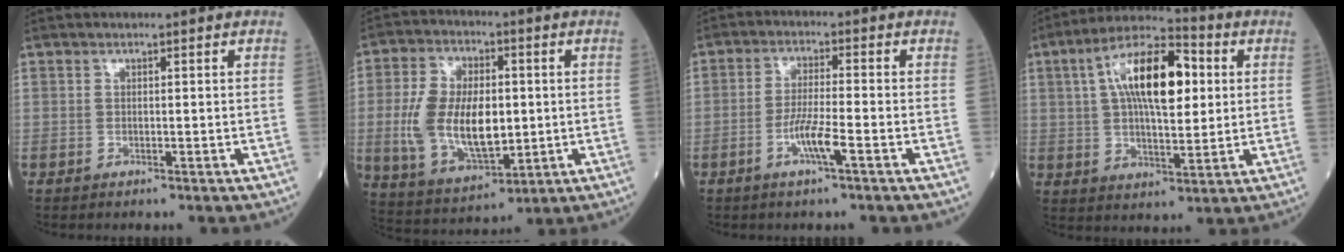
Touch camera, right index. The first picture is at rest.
{"total": 14.8, "force": [-0.5, 7.4, 12.8], "torque": [-0.259, 0.005, 0.003]}
{"total": 5.4, "force": [-2.3, 0.1, 4.9], "torque": [-0.096, -0.006, -0.046]}
{"total": 14.6, "force": [3.3, 5.2, 13.2], "torque": [-0.239, 0.030, 0.052]}